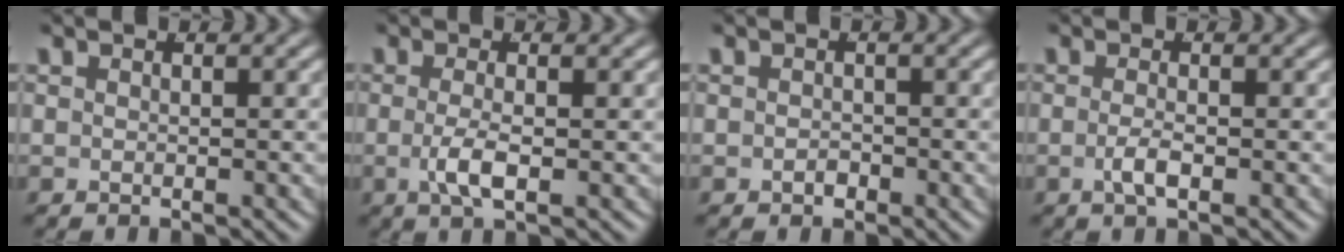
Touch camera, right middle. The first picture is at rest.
{"total": 2.4, "force": [-0.8, 0.1, 2.2], "torque": [-0.047, -0.014, -0.007]}
{"total": 0.8, "force": [-0.7, 0.2, 0.1], "torque": [0.002, -0.010, -0.007]}
{"total": 1.6, "force": [-0.9, -0.1, 1.3], "torque": [-0.027, -0.011, -0.011]}